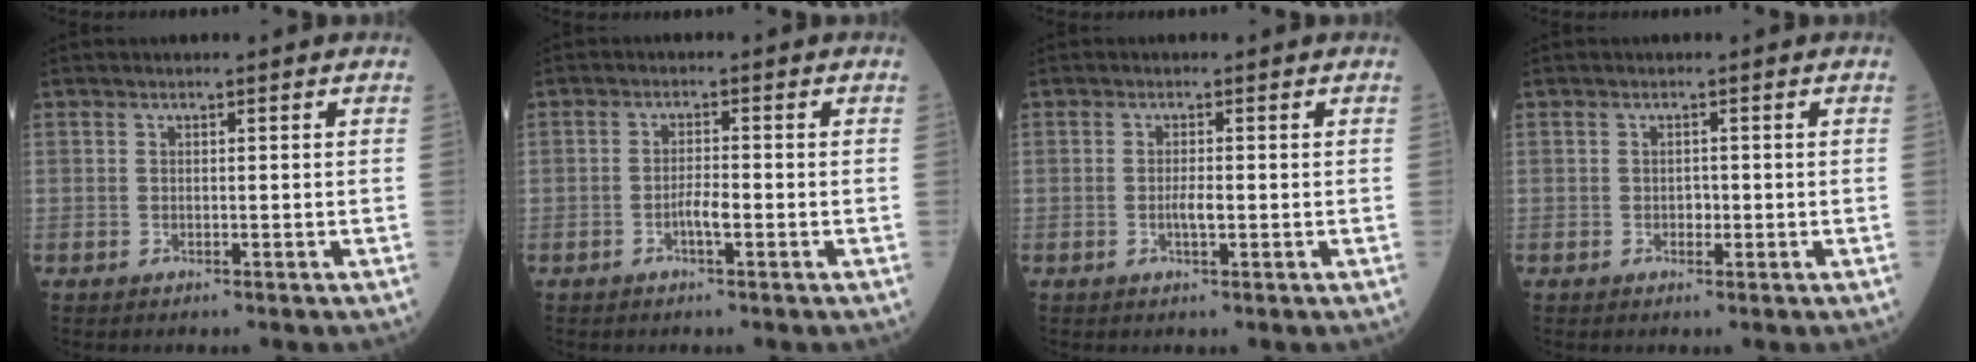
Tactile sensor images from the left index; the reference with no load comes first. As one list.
[{"total": 2.2, "force": [-1.0, 0.3, 2.0], "torque": [-0.036, 0.002, -0.020]}, {"total": 1.6, "force": [-0.3, 0.4, 1.6], "torque": [-0.032, 0.000, -0.006]}, {"total": 1.0, "force": [-0.2, 0.8, 0.6], "torque": [-0.010, 0.002, -0.005]}]